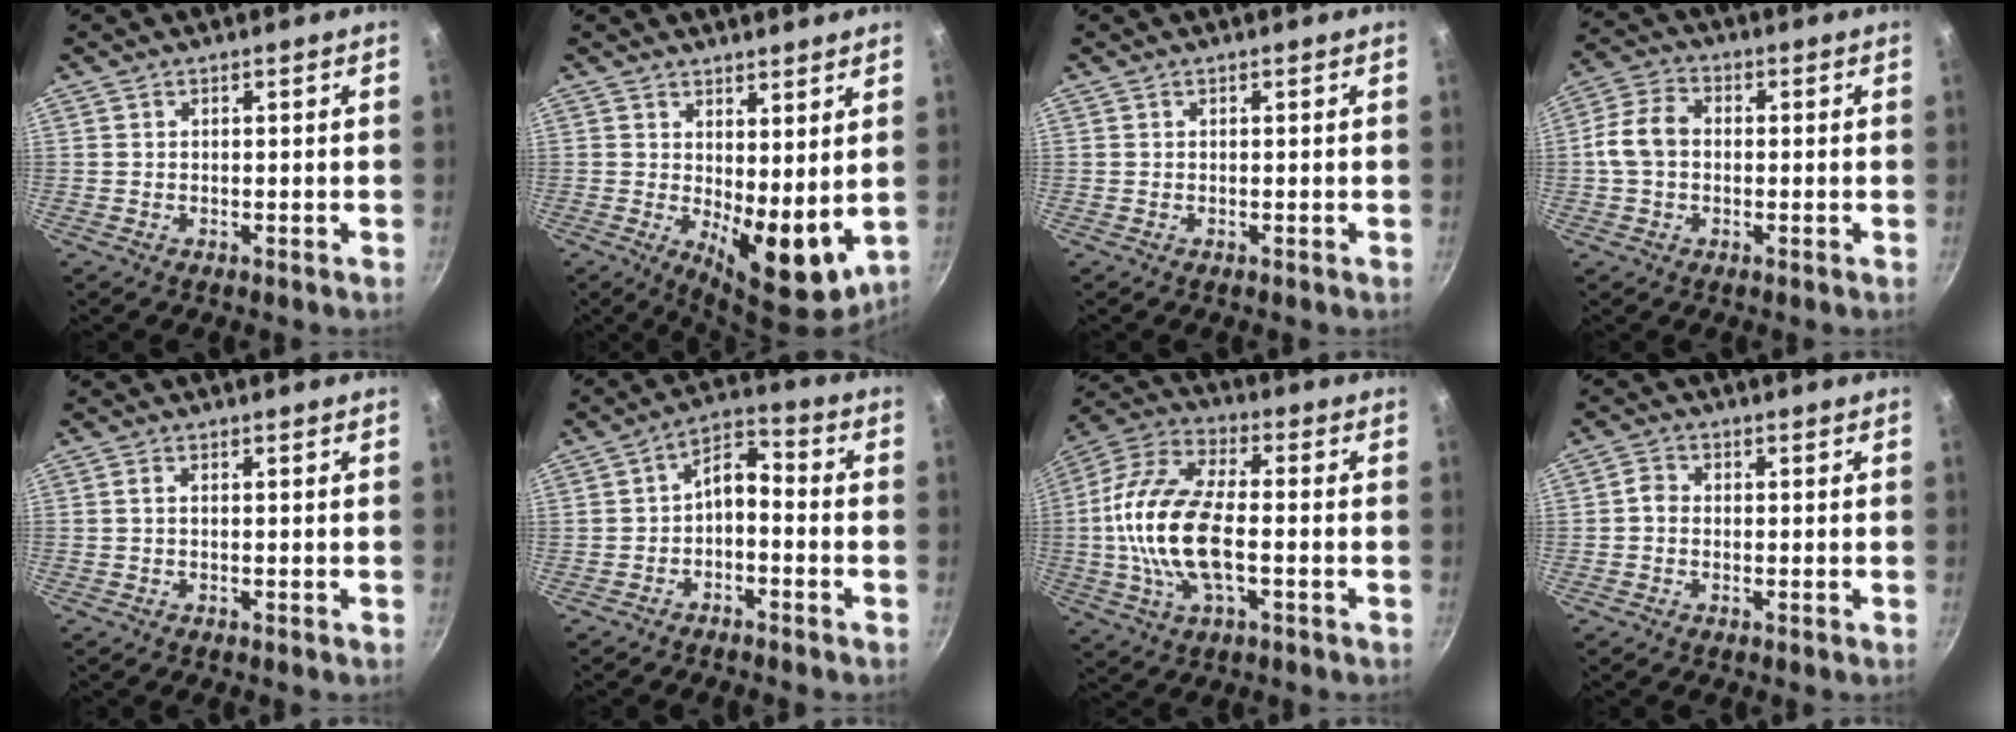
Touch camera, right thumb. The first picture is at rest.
{"total": 10.2, "force": [1.8, 4.5, 9.0], "torque": [-0.107, -0.031, 0.037]}
{"total": 0.0}
{"total": 7.4, "force": [-0.2, 5.5, 5.0], "torque": [-0.087, 0.022, -0.016]}
{"total": 0.9, "force": [-0.1, 0.2, 0.9], "torque": [-0.025, 0.004, -0.002]}
{"total": 6.0, "force": [-2.1, 3.3, 4.5], "torque": [-0.069, 0.050, -0.039]}
{"total": 17.9, "force": [-2.0, 8.4, 15.6], "torque": [-0.305, 0.029, -0.055]}
{"total": 2.2, "force": [-0.5, 1.8, 1.1], "torque": [-0.019, 0.011, -0.015]}